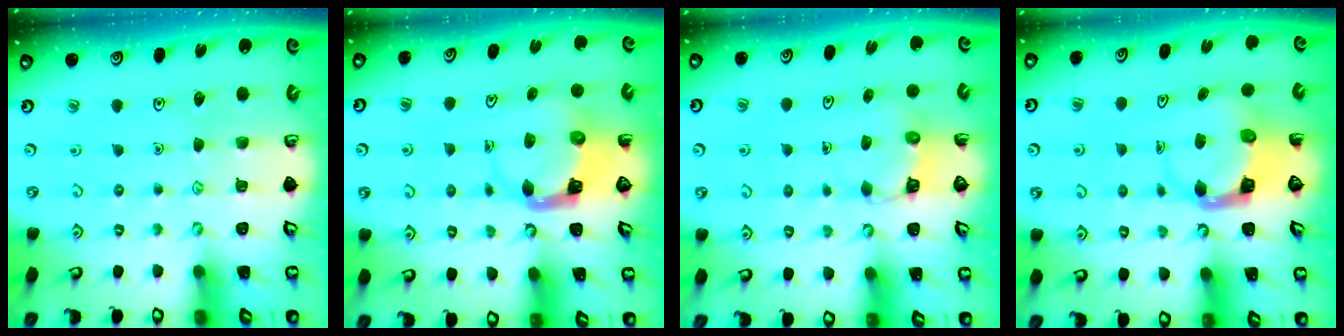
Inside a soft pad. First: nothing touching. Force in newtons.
{"total": 4.0, "press": 3.9, "slide": 0.6}
{"total": 3.5, "press": 3.5, "slide": 0.2}
{"total": 3.7, "press": 3.6, "slide": 0.5}